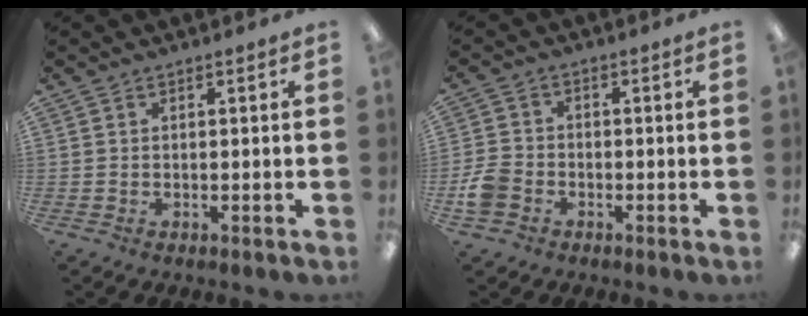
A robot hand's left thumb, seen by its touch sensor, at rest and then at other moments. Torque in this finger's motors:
{"motor_torque": [-0.48, 0.56, 0.19, -0.18, 0.01]}